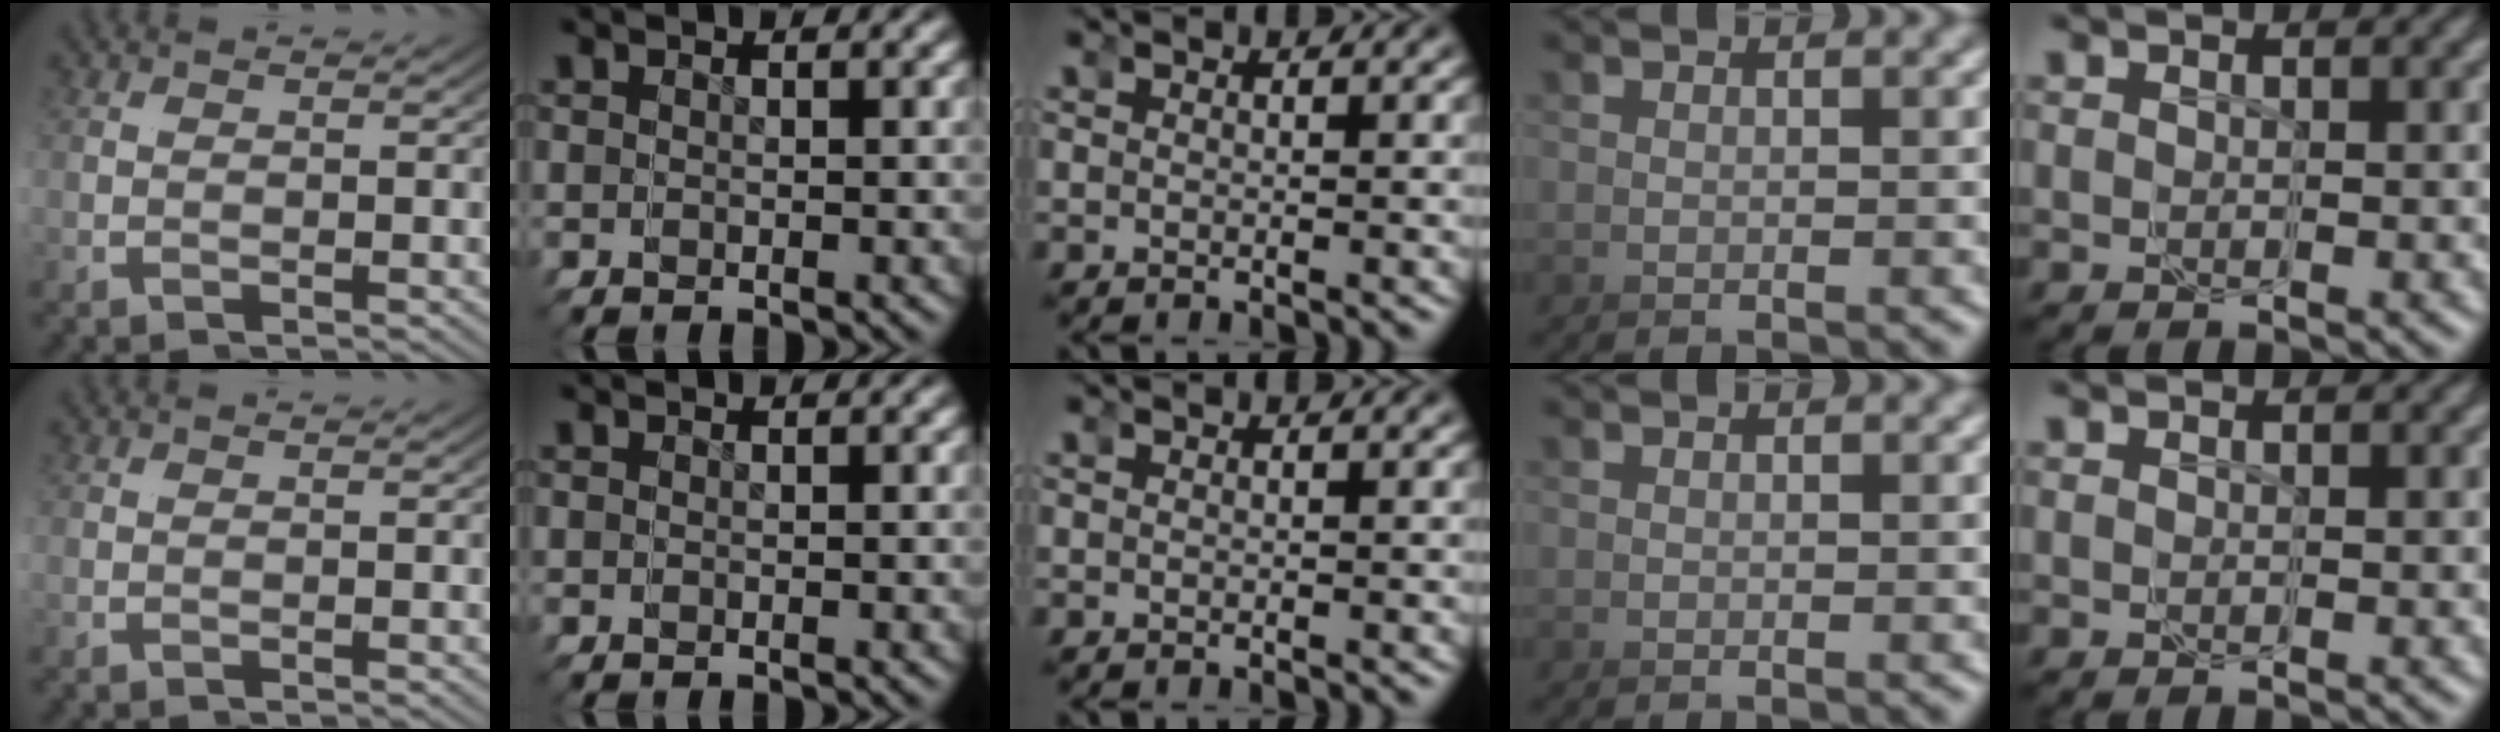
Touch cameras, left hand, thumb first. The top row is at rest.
{}